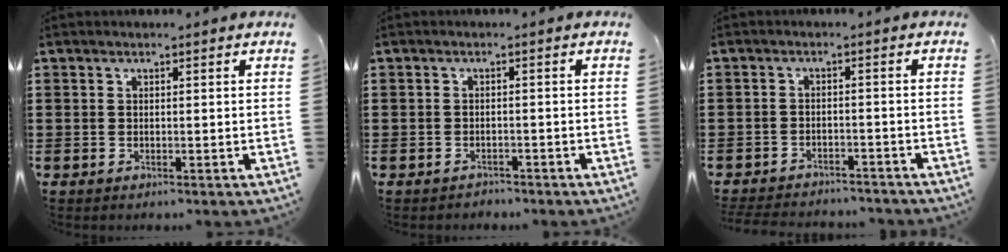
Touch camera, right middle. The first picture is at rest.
{"total": 1.3, "force": [-1.2, 0.4, -0.1], "torque": [-0.003, 0.004, -0.028]}
{"total": 3.2, "force": [-3.1, 0.5, -0.1], "torque": [-0.004, 0.001, -0.068]}